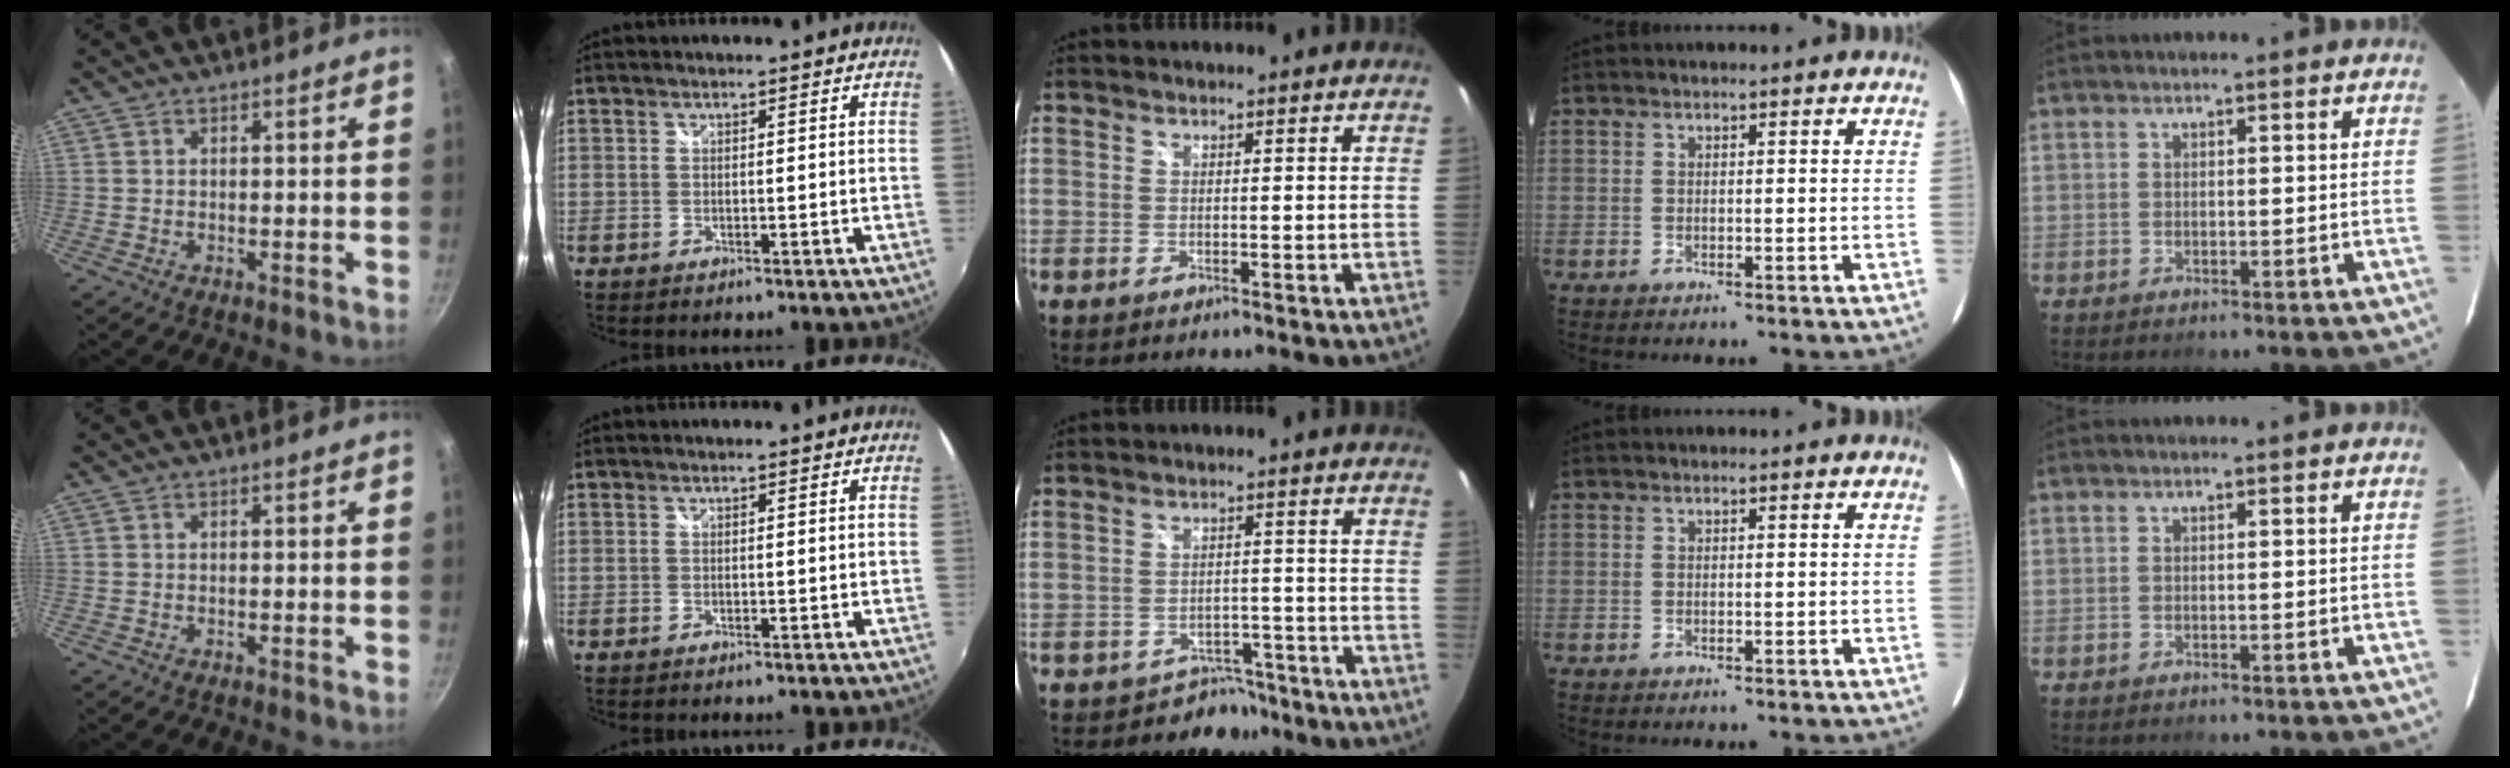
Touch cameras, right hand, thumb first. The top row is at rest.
{"middle": {"total": 5.1, "force": [-3.9, 3.2, -0.2], "torque": [0.006, 0.026, -0.055]}}